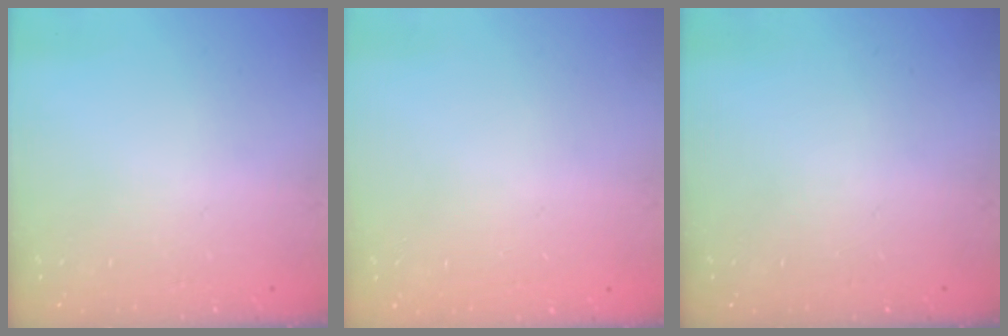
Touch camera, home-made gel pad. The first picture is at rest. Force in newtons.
{"total": 0.0}
{"total": 0.0}